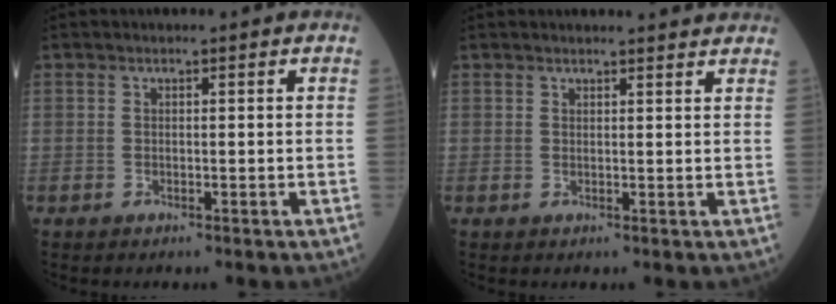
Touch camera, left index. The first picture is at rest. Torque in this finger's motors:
{"motor_torque": [1.07, -1.07, 0.06, 0.00]}